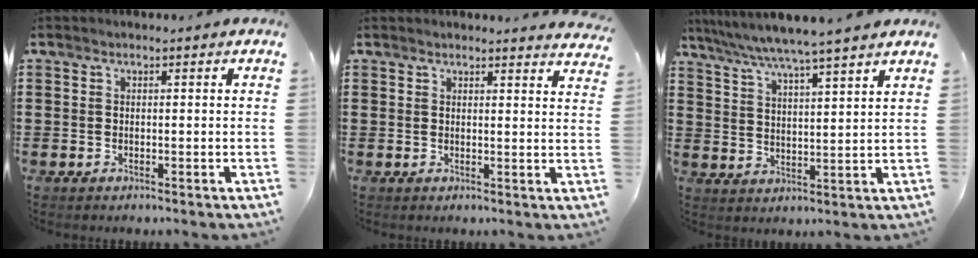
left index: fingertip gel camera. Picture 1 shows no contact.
{"total": 2.3, "force": [2.3, -0.2, 0.2], "torque": [-0.002, -0.010, 0.043]}
{"total": 5.7, "force": [5.1, -0.9, 2.4], "torque": [-0.066, -0.031, 0.086]}